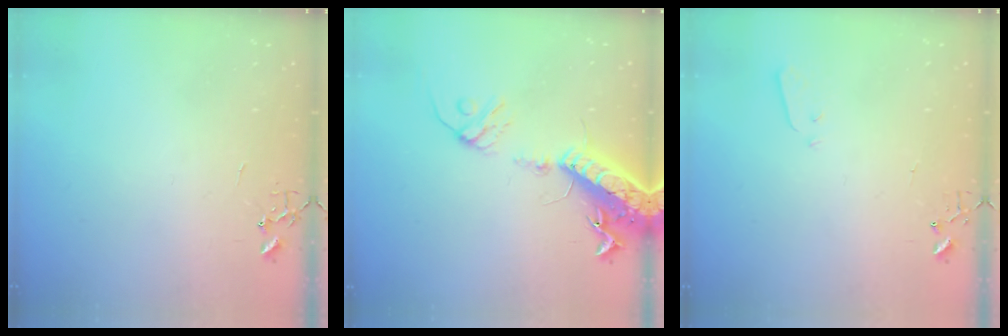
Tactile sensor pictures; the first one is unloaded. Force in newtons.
{"total": 17.4, "press": 16.9, "slide": 4.1}
{"total": 2.2, "press": 2.1, "slide": 0.3}